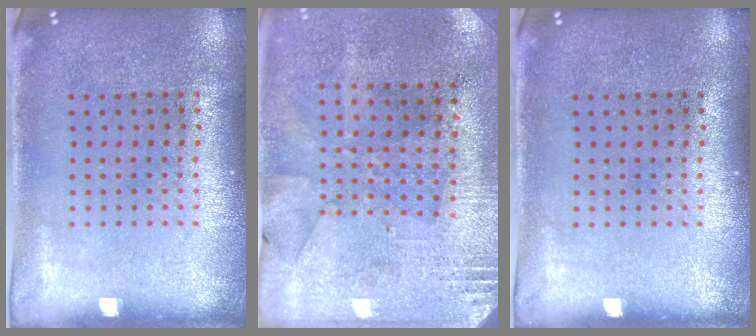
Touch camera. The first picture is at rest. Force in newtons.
{"total": 2.7, "press": 2.3, "slide": 1.5}
{"total": 0.0}